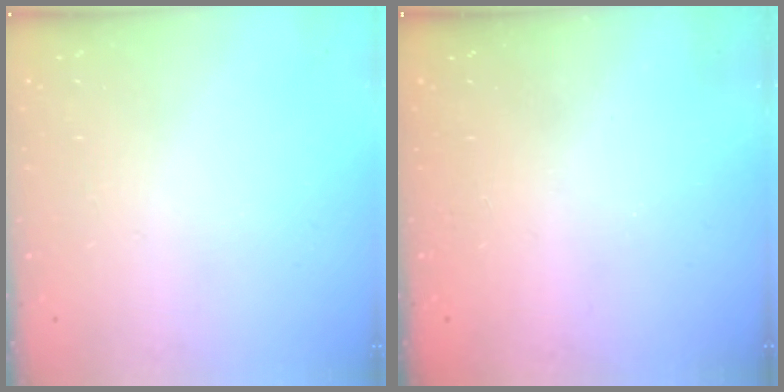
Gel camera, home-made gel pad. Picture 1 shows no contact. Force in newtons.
{"total": 2.4, "press": 2.3, "slide": 0.7}